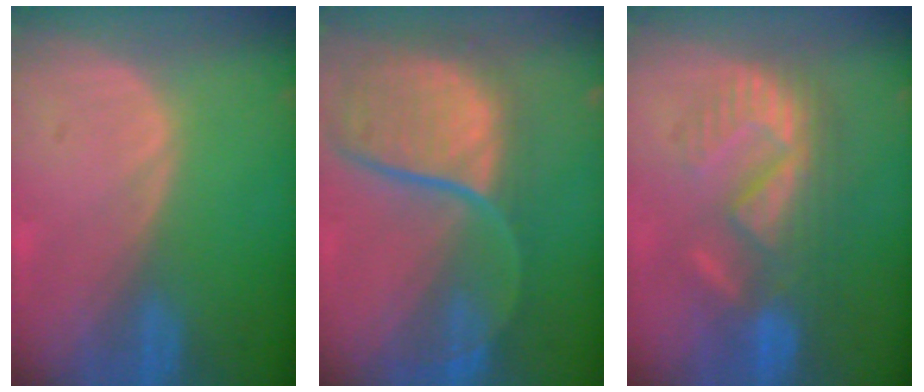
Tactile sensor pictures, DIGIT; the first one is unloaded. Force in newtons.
{"total": 12.1, "press": 9.8, "slide": 7.1}
{"total": 8.9, "press": 8.7, "slide": 1.9}